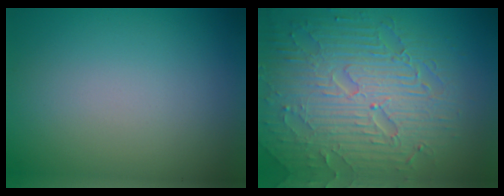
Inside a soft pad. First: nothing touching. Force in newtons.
{"total": 8.9, "press": 6.3, "slide": 6.3}